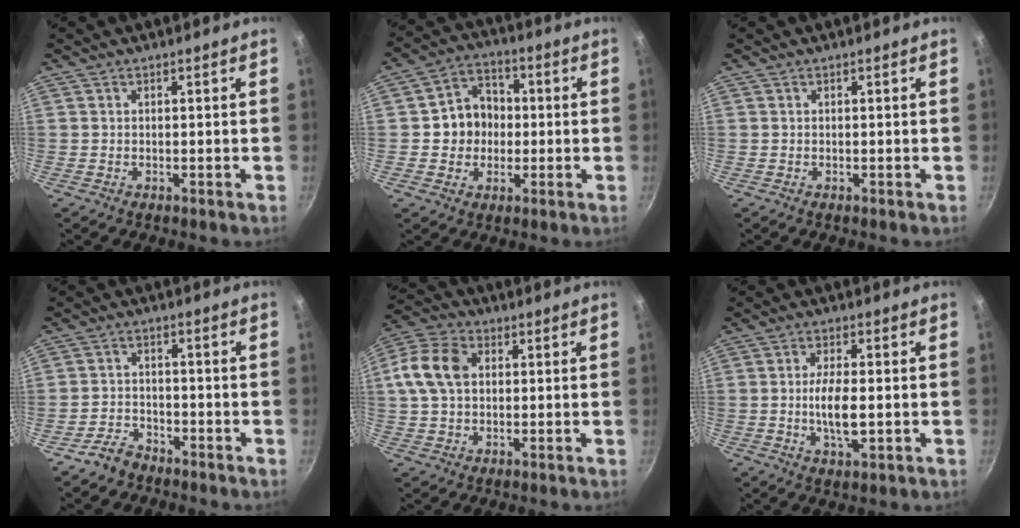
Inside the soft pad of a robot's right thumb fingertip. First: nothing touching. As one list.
[{"total": 9.0, "force": [0.0, 8.0, 4.2], "torque": [-0.025, 0.015, -0.013]}, {"total": 0.0}, {"total": 4.3, "force": [-3.4, 2.4, 1.3], "torque": [-0.017, 0.039, -0.062]}, {"total": 11.0, "force": [1.7, 7.9, 7.5], "torque": [-0.134, 0.018, 0.019]}, {"total": 7.0, "force": [-0.7, 2.4, 6.5], "torque": [-0.125, 0.000, -0.015]}]